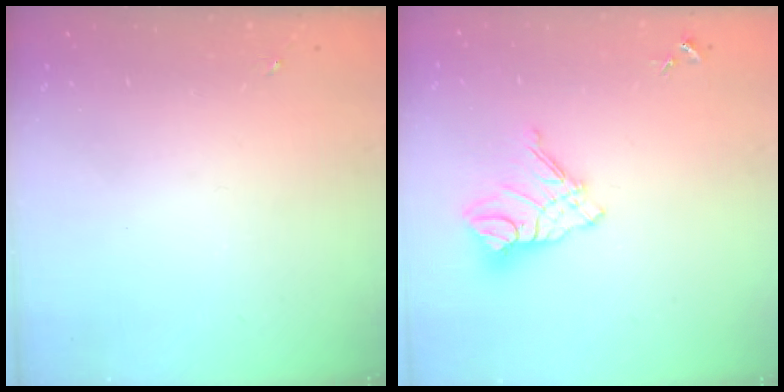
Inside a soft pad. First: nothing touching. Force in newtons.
{"total": 12.6, "press": 12.5, "slide": 1.3}